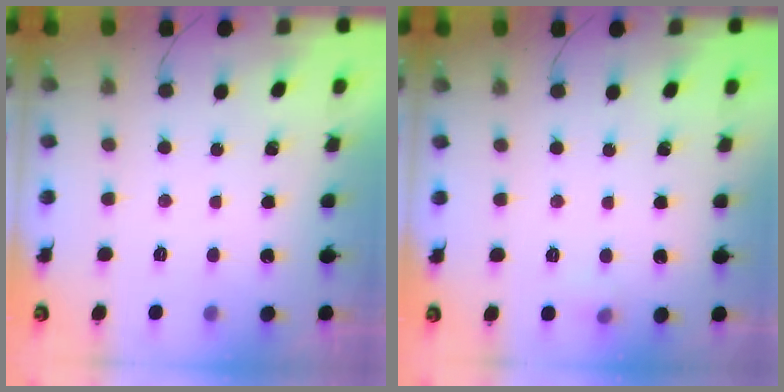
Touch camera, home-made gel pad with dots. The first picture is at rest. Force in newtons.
{"total": 3.7, "press": 3.4, "slide": 1.3}